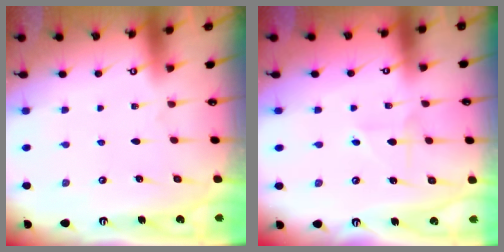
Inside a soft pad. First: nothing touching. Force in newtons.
{"total": 4.1, "press": 4.0, "slide": 0.6}